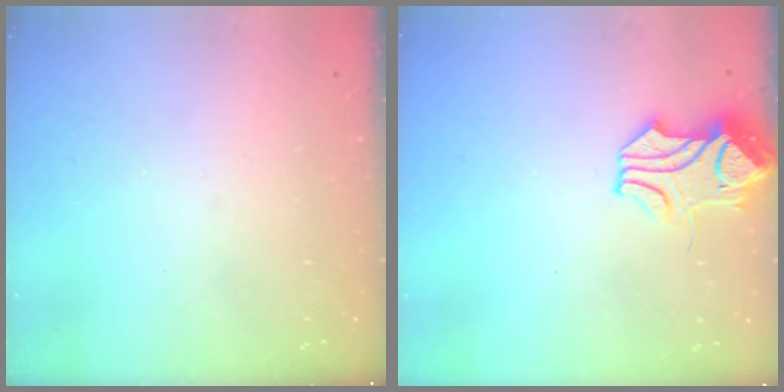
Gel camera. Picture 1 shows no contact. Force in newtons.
{"total": 1.6, "press": 1.5, "slide": 0.5}